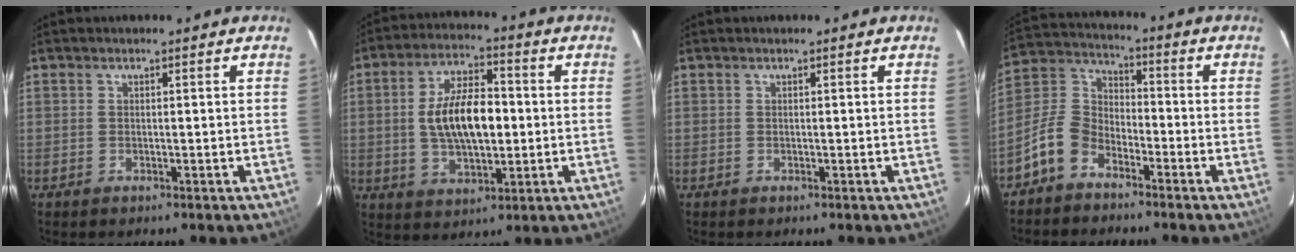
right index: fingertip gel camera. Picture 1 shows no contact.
{"total": 12.7, "force": [0.0, 6.1, 11.2], "torque": [-0.209, 0.010, 0.004]}
{"total": 0.0}
{"total": 8.8, "force": [-5.8, 5.3, 3.9], "torque": [-0.092, 0.029, -0.121]}